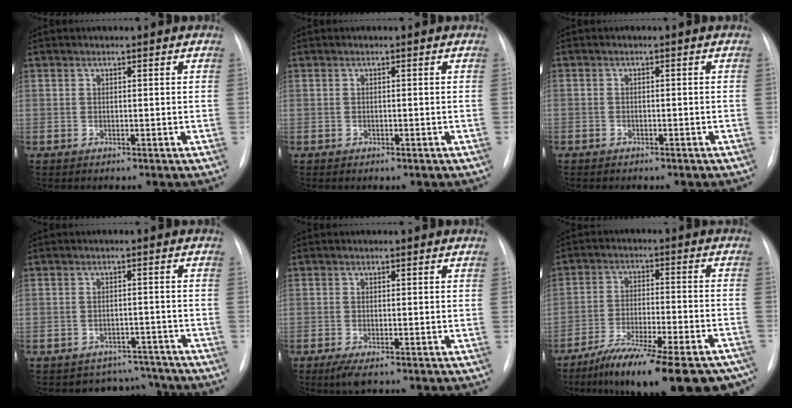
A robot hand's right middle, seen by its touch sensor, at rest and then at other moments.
{"total": 0.0}
{"total": 1.5, "force": [-1.2, 0.9, 0.4], "torque": [-0.011, 0.002, -0.014]}
{"total": 5.1, "force": [-4.5, 2.0, -1.2], "torque": [0.023, 0.029, -0.056]}
{"total": 2.6, "force": [-1.6, 0.7, 2.0], "torque": [-0.041, -0.007, -0.028]}
{"total": 23.2, "force": [-18.5, 4.5, 13.1], "torque": [-0.145, -0.008, -0.267]}